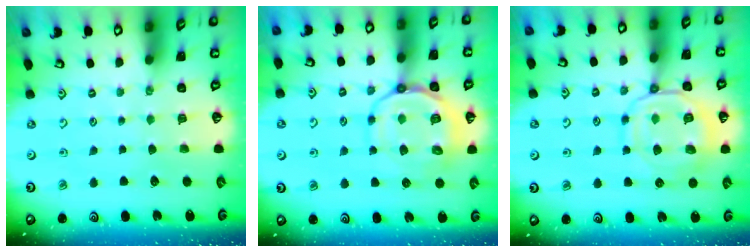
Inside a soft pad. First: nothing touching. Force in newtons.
{"total": 13.7, "press": 13.5, "slide": 1.7}
{"total": 12.6, "press": 12.6, "slide": 1.2}